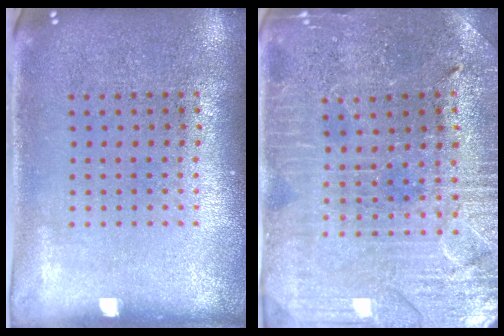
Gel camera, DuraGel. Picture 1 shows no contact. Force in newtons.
{"total": 1.8, "press": 1.8, "slide": 0.4}